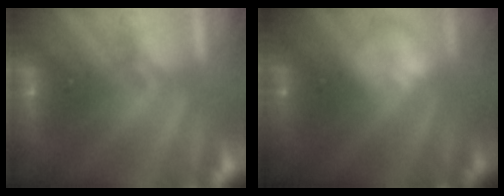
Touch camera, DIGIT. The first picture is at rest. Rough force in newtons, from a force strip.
{"total": 2.3}